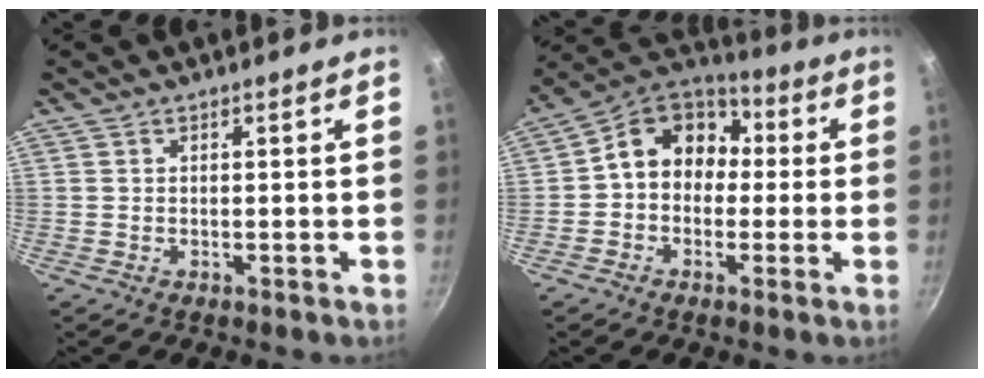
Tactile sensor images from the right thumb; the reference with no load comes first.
{"total": 12.9, "force": [0.6, 10.6, 7.4], "torque": [-0.078, 0.044, -0.013]}